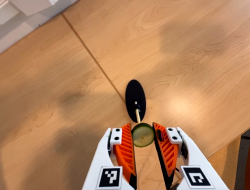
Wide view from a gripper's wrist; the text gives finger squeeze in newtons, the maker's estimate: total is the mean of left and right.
{"total": 7.6, "left": 7.7, "right": 7.6}